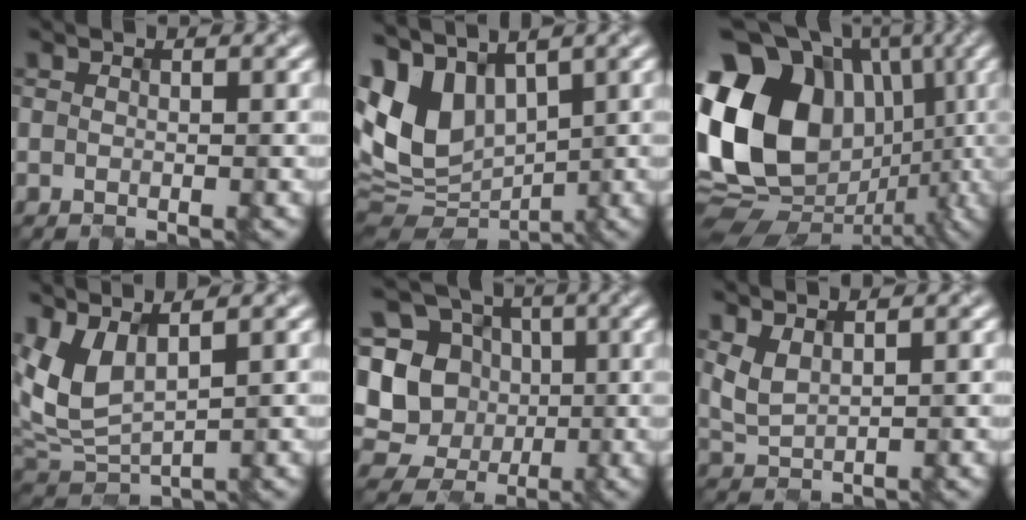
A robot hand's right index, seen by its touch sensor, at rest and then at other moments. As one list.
[{"total": 8.2, "force": [2.1, 5.5, 5.8], "torque": [-0.139, -0.002, 0.033]}, {"total": 19.5, "force": [1.9, 15.5, 11.6], "torque": [-0.237, 0.021, 0.045]}, {"total": 5.1, "force": [2.1, 2.3, 4.1], "torque": [-0.102, 0.000, 0.046]}, {"total": 12.1, "force": [-0.4, 11.1, 4.7], "torque": [-0.120, 0.041, -0.027]}, {"total": 1.8, "force": [1.0, 0.8, 1.3], "torque": [-0.036, -0.003, 0.025]}]